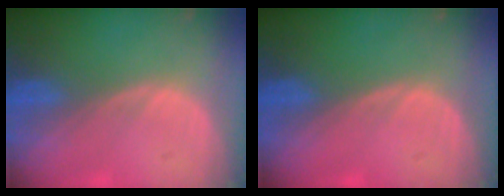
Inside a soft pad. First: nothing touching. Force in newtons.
{"total": 0.0}